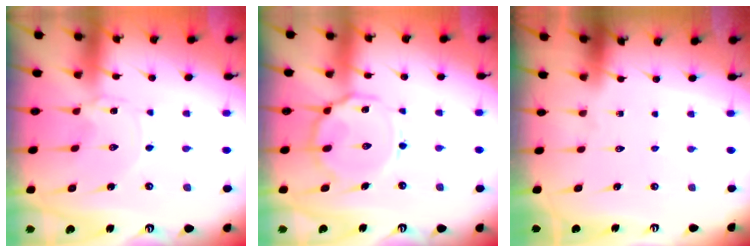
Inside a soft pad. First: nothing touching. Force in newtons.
{"total": 13.4, "press": 13.3, "slide": 1.3}
{"total": 0.0}